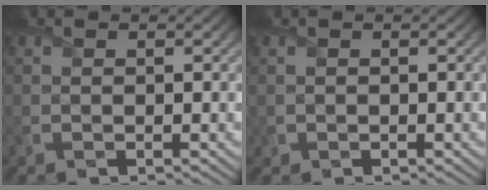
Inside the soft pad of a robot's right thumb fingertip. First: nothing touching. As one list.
[{"total": 0.7, "force": [-0.1, 0.7, 0.0], "torque": [0.001, -0.006, -0.002]}]